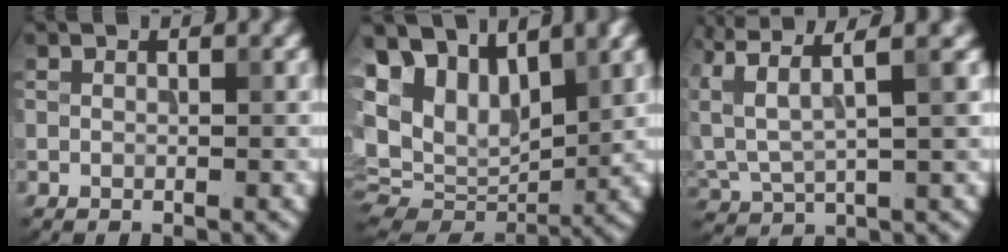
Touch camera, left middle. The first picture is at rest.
{"total": 11.1, "force": [5.7, 6.2, 7.2], "torque": [-0.161, 0.014, 0.107]}
{"total": 6.9, "force": [3.8, 2.0, 5.4], "torque": [-0.130, 0.014, 0.070]}